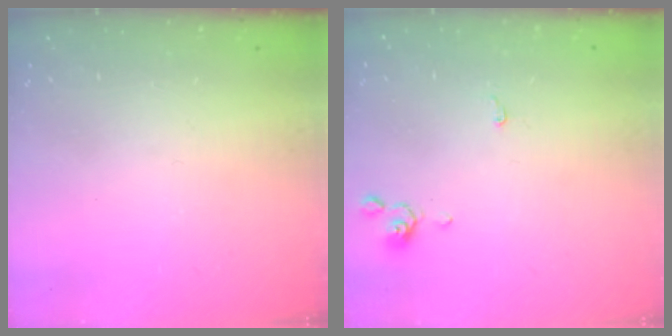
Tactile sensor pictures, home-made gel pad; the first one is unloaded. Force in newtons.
{"total": 0.7, "press": 0.6, "slide": 0.3}